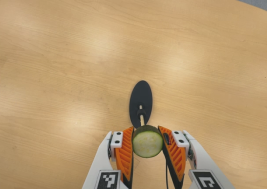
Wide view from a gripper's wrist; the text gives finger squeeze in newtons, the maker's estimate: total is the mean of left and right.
{"total": 11.9, "left": 11.4, "right": 12.4}